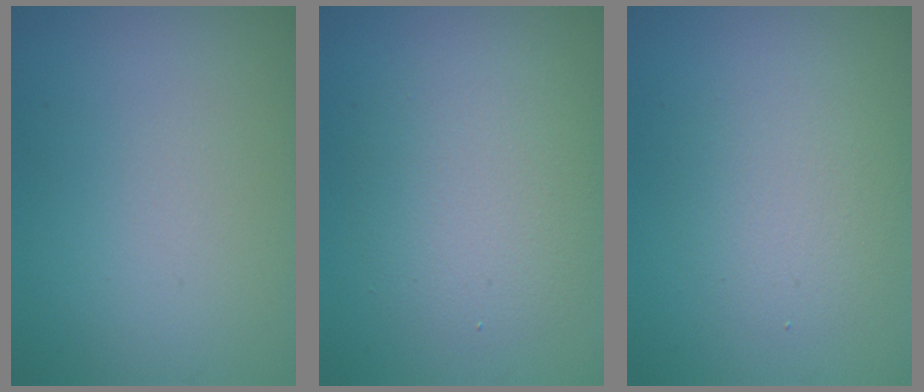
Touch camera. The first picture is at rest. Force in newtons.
{"total": 4.3, "press": 4.3, "slide": 0.2}
{"total": 3.3, "press": 3.3, "slide": 0.1}